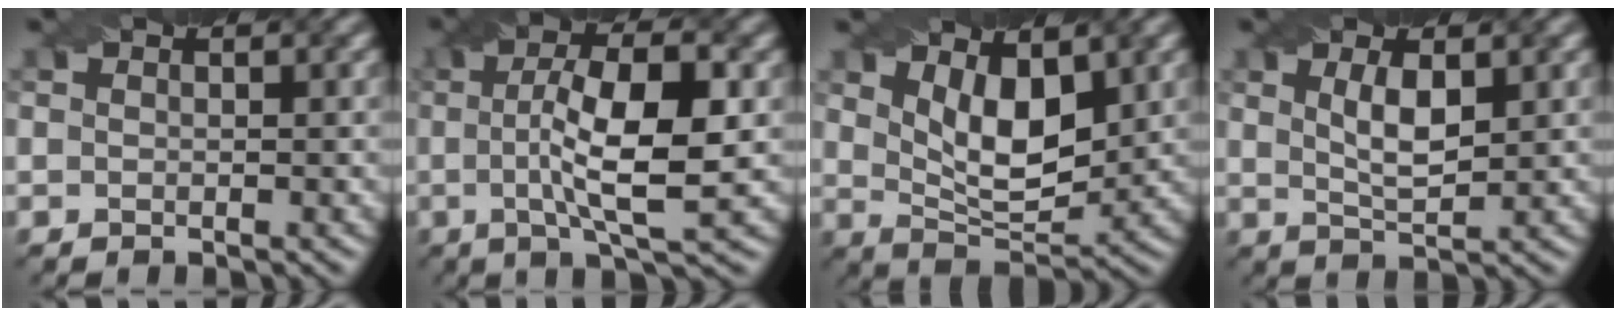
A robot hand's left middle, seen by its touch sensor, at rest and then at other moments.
{"total": 8.6, "force": [0.1, 2.2, 8.3], "torque": [-0.132, 0.010, 0.000]}
{"total": 5.6, "force": [2.1, 2.6, 4.5], "torque": [-0.084, -0.012, 0.039]}
{"total": 3.2, "force": [1.1, 1.0, 2.8], "torque": [-0.059, -0.001, 0.023]}